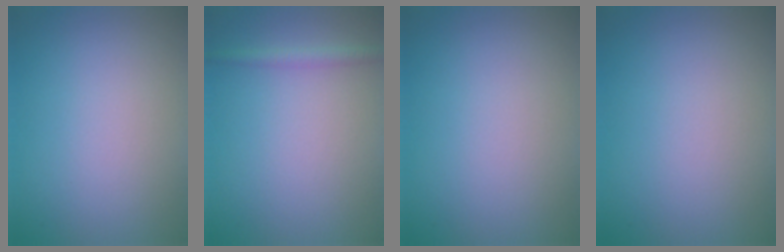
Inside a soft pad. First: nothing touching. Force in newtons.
{"total": 1.4, "press": 1.4, "slide": 0.1}
{"total": 0.0}
{"total": 0.0}